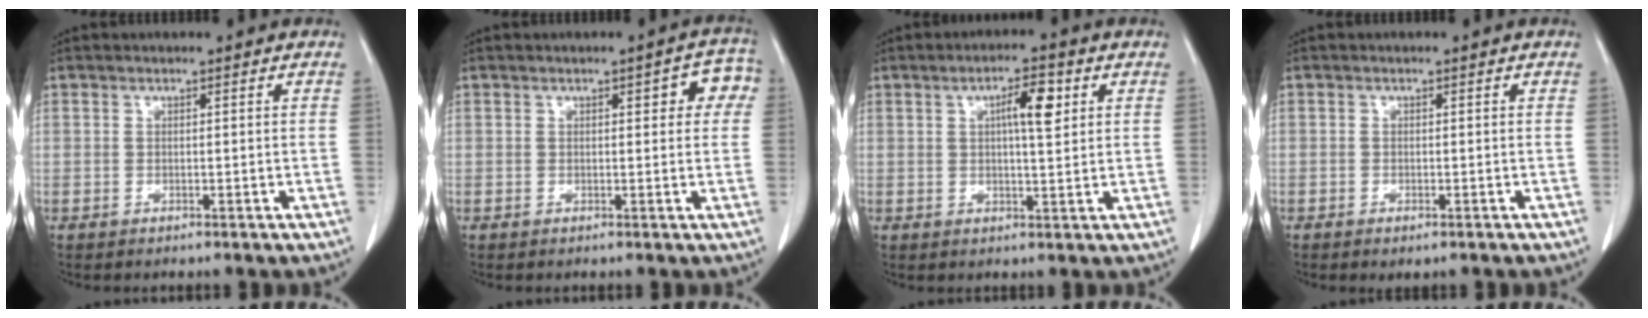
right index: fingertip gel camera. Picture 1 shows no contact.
{"total": 4.5, "force": [1.3, 1.7, 3.9], "torque": [-0.032, 0.016, 0.008]}
{"total": 5.4, "force": [1.8, 1.0, 5.0], "torque": [-0.084, 0.005, 0.028]}
{"total": 1.7, "force": [-1.1, 0.7, 1.2], "torque": [-0.015, -0.003, -0.009]}